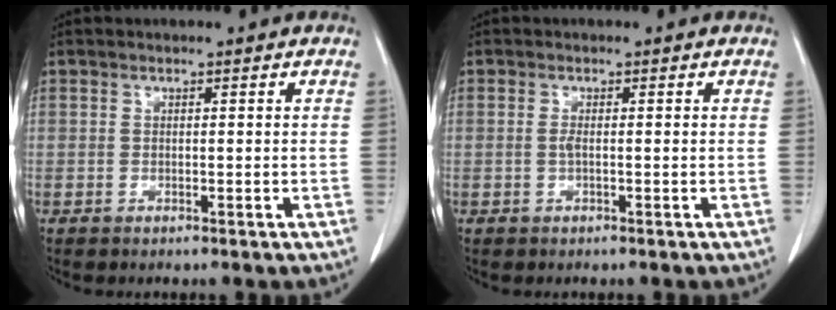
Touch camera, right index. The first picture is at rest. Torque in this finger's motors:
{"motor_torque": [-0.13, 0.20, 0.07, 0.01]}